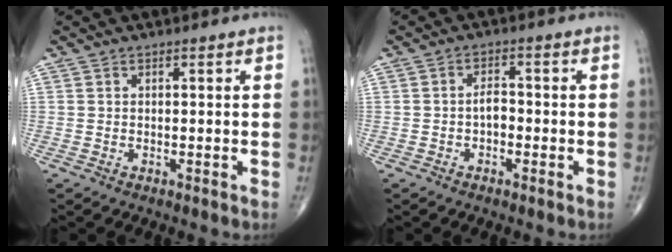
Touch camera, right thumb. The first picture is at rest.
{"total": 2.7, "force": [-0.8, 1.5, 2.1], "torque": [-0.026, 0.011, -0.018]}